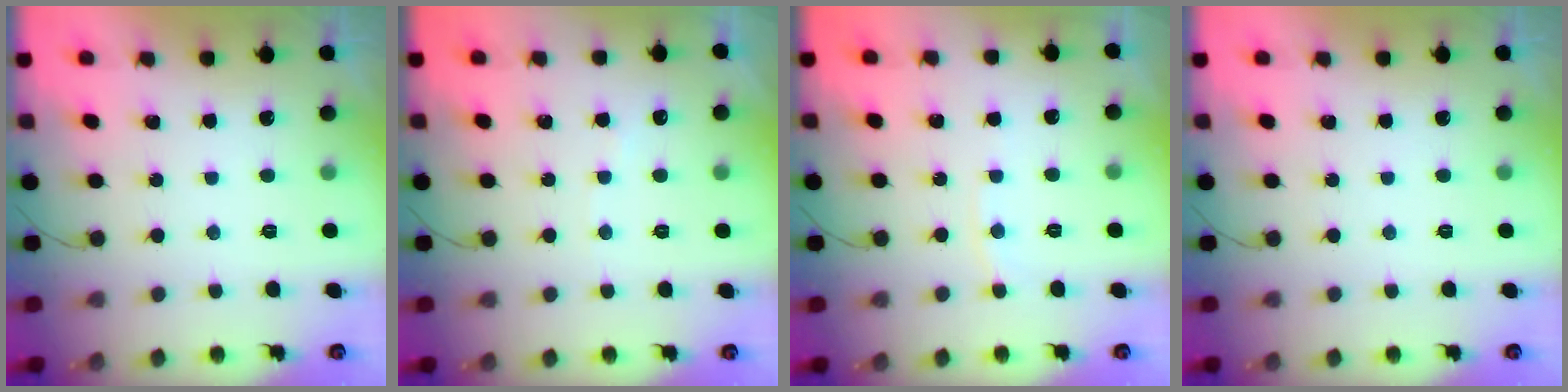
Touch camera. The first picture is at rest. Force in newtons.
{"total": 2.9, "press": 2.9, "slide": 0.5}
{"total": 2.8, "press": 2.7, "slide": 0.4}
{"total": 0.0}